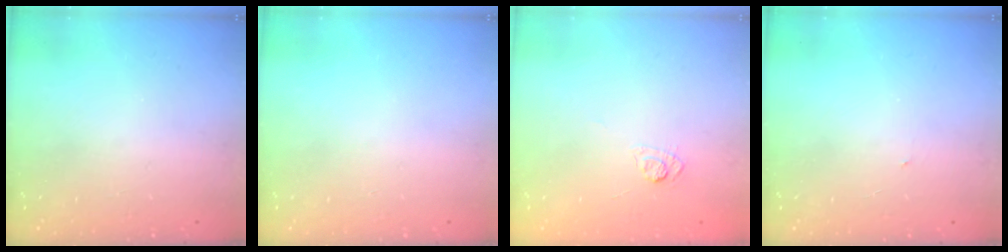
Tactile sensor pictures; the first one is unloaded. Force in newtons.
{"total": 0.0}
{"total": 4.0, "press": 3.7, "slide": 1.5}
{"total": 0.6, "press": 0.6, "slide": 0.1}